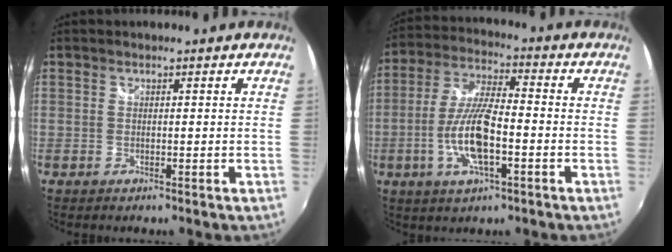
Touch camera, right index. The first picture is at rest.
{"total": 11.8, "force": [-3.6, 3.4, 10.7], "torque": [-0.223, -0.002, -0.069]}